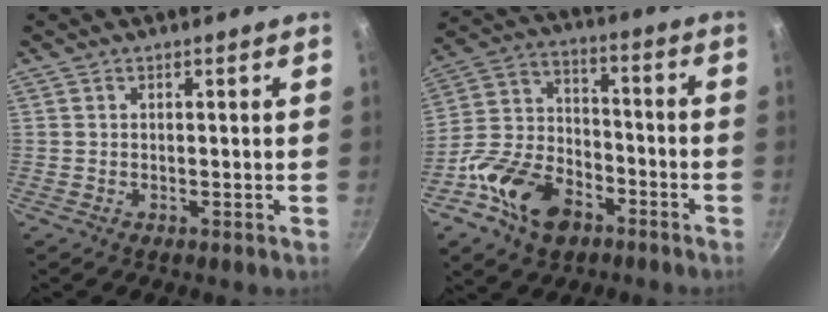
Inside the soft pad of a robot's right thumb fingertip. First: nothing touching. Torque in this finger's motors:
{"motor_torque": [1.85, 0.85, 1.35, -0.88, 0.14]}